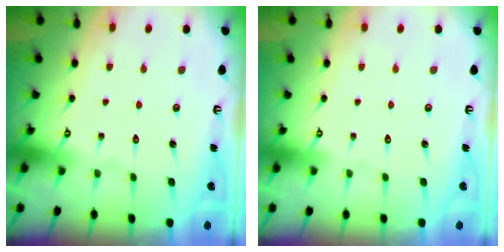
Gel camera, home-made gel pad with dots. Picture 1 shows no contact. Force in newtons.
{"total": 0.0}